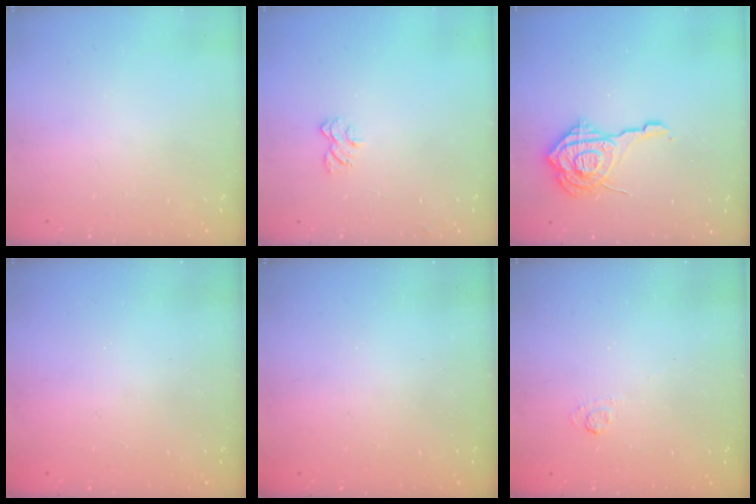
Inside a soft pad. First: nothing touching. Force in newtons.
{"total": 4.6, "press": 4.6, "slide": 0.3}
{"total": 15.6, "press": 15.6, "slide": 1.4}
{"total": 2.3, "press": 2.2, "slide": 0.8}
{"total": 2.3, "press": 2.2, "slide": 0.7}
{"total": 1.7, "press": 1.1, "slide": 1.3}